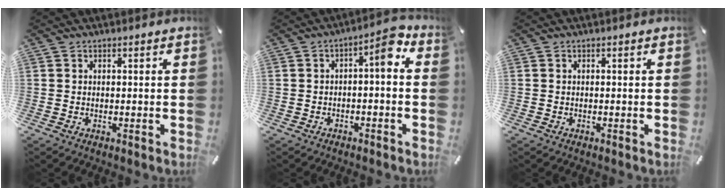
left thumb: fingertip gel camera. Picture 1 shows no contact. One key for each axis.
{"total": 5.7, "fx": 0.2, "fy": 2.1, "fz": 5.3, "tx": -0.078, "ty": -0.001, "tz": -0.006}
{"total": 0.0}